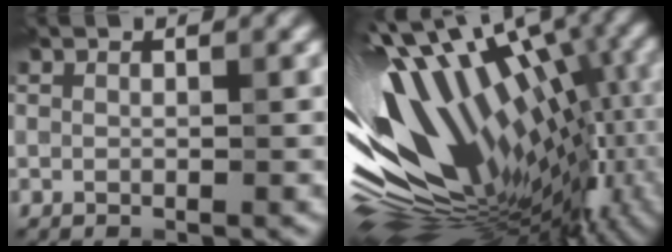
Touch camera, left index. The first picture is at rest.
{"total": 16.8, "force": [0.1, 7.5, 15.0], "torque": [-0.259, -0.009, 0.010]}